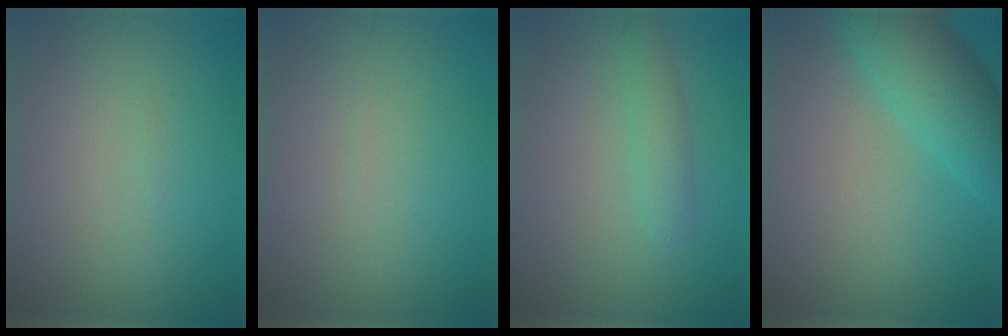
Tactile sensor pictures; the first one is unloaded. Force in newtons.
{"total": 0.0}
{"total": 1.9, "press": 1.9, "slide": 0.1}
{"total": 6.1, "press": 6.1, "slide": 0.2}